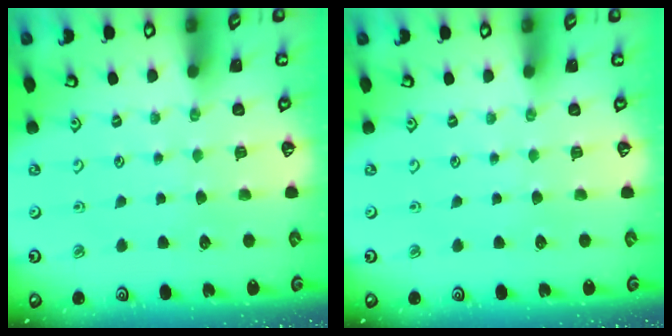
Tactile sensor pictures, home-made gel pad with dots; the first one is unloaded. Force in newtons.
{"total": 0.0}